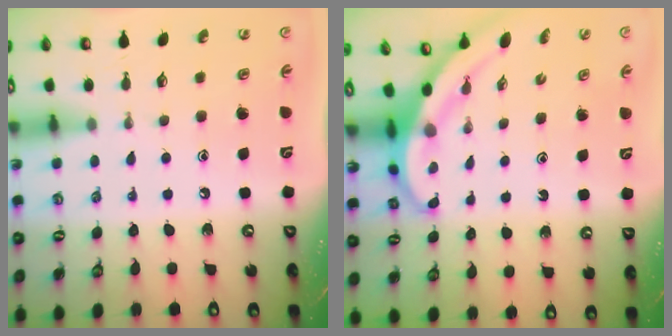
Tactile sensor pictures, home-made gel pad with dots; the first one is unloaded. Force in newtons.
{"total": 3.6, "press": 3.6, "slide": 0.3}